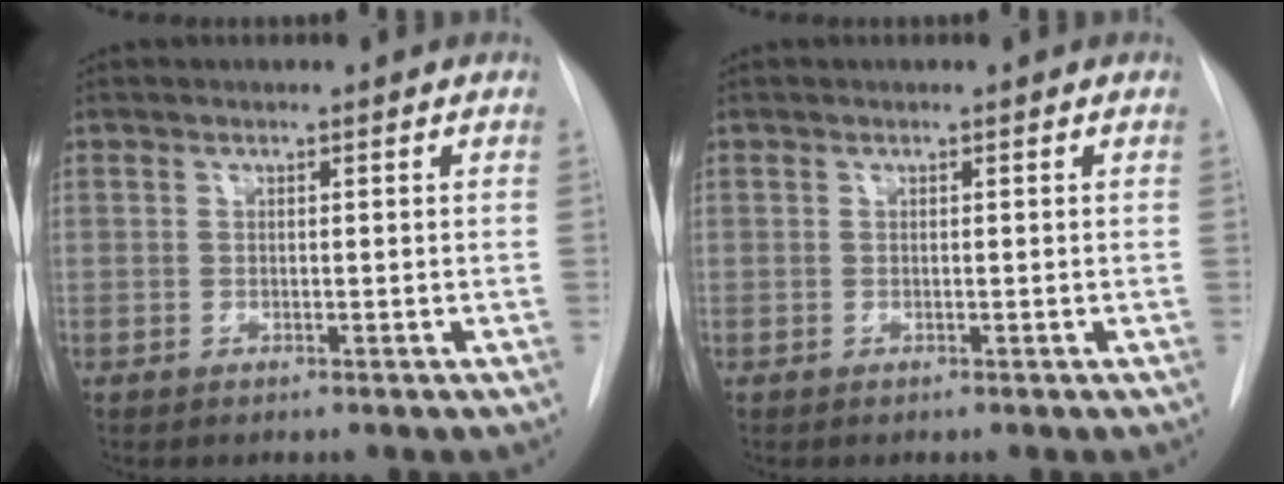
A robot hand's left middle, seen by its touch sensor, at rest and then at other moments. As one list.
[{"total": 0.0}]